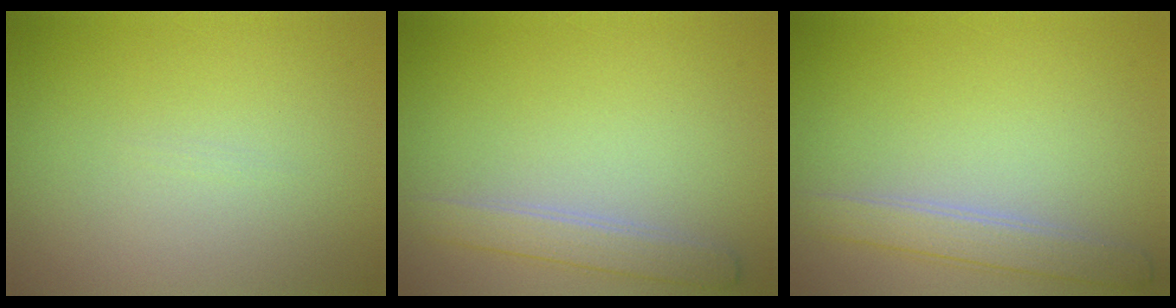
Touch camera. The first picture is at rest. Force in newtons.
{"total": 2.3, "press": 2.3, "slide": 0.1}
{"total": 2.6, "press": 2.6, "slide": 0.2}